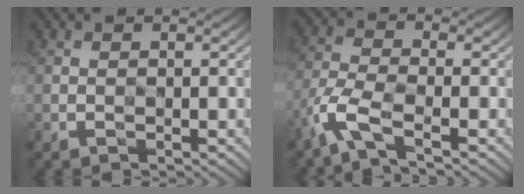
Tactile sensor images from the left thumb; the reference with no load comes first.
{"total": 5.5, "force": [-3.6, 1.3, 3.9], "torque": [-0.101, -0.004, -0.091]}